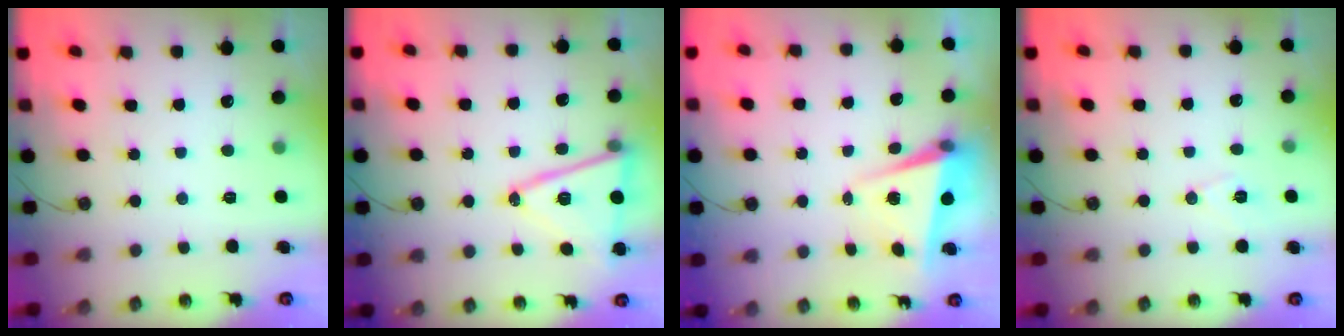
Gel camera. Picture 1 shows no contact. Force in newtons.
{"total": 15.7, "press": 15.2, "slide": 3.8}
{"total": 6.9, "press": 6.8, "slide": 0.8}
{"total": 7.5, "press": 6.1, "slide": 4.5}